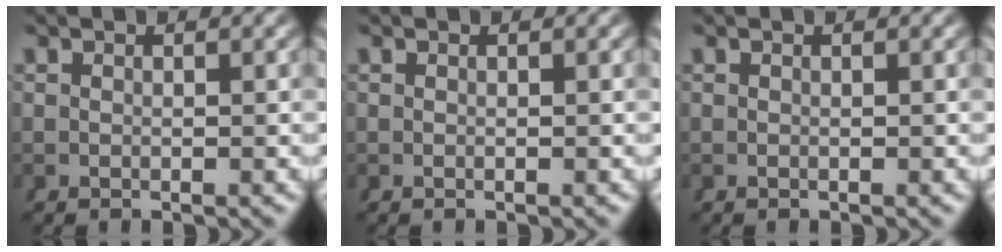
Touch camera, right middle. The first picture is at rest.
{"total": 0.0}
{"total": 0.0}